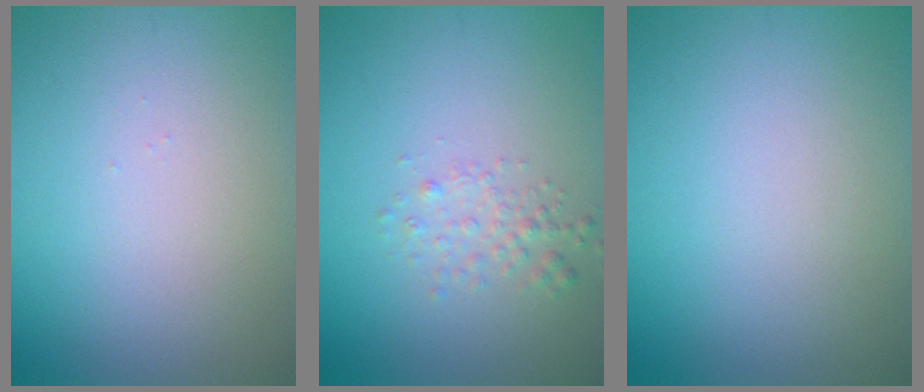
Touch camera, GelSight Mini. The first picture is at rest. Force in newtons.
{"total": 1.6, "press": 1.6, "slide": 0.1}
{"total": 0.0}